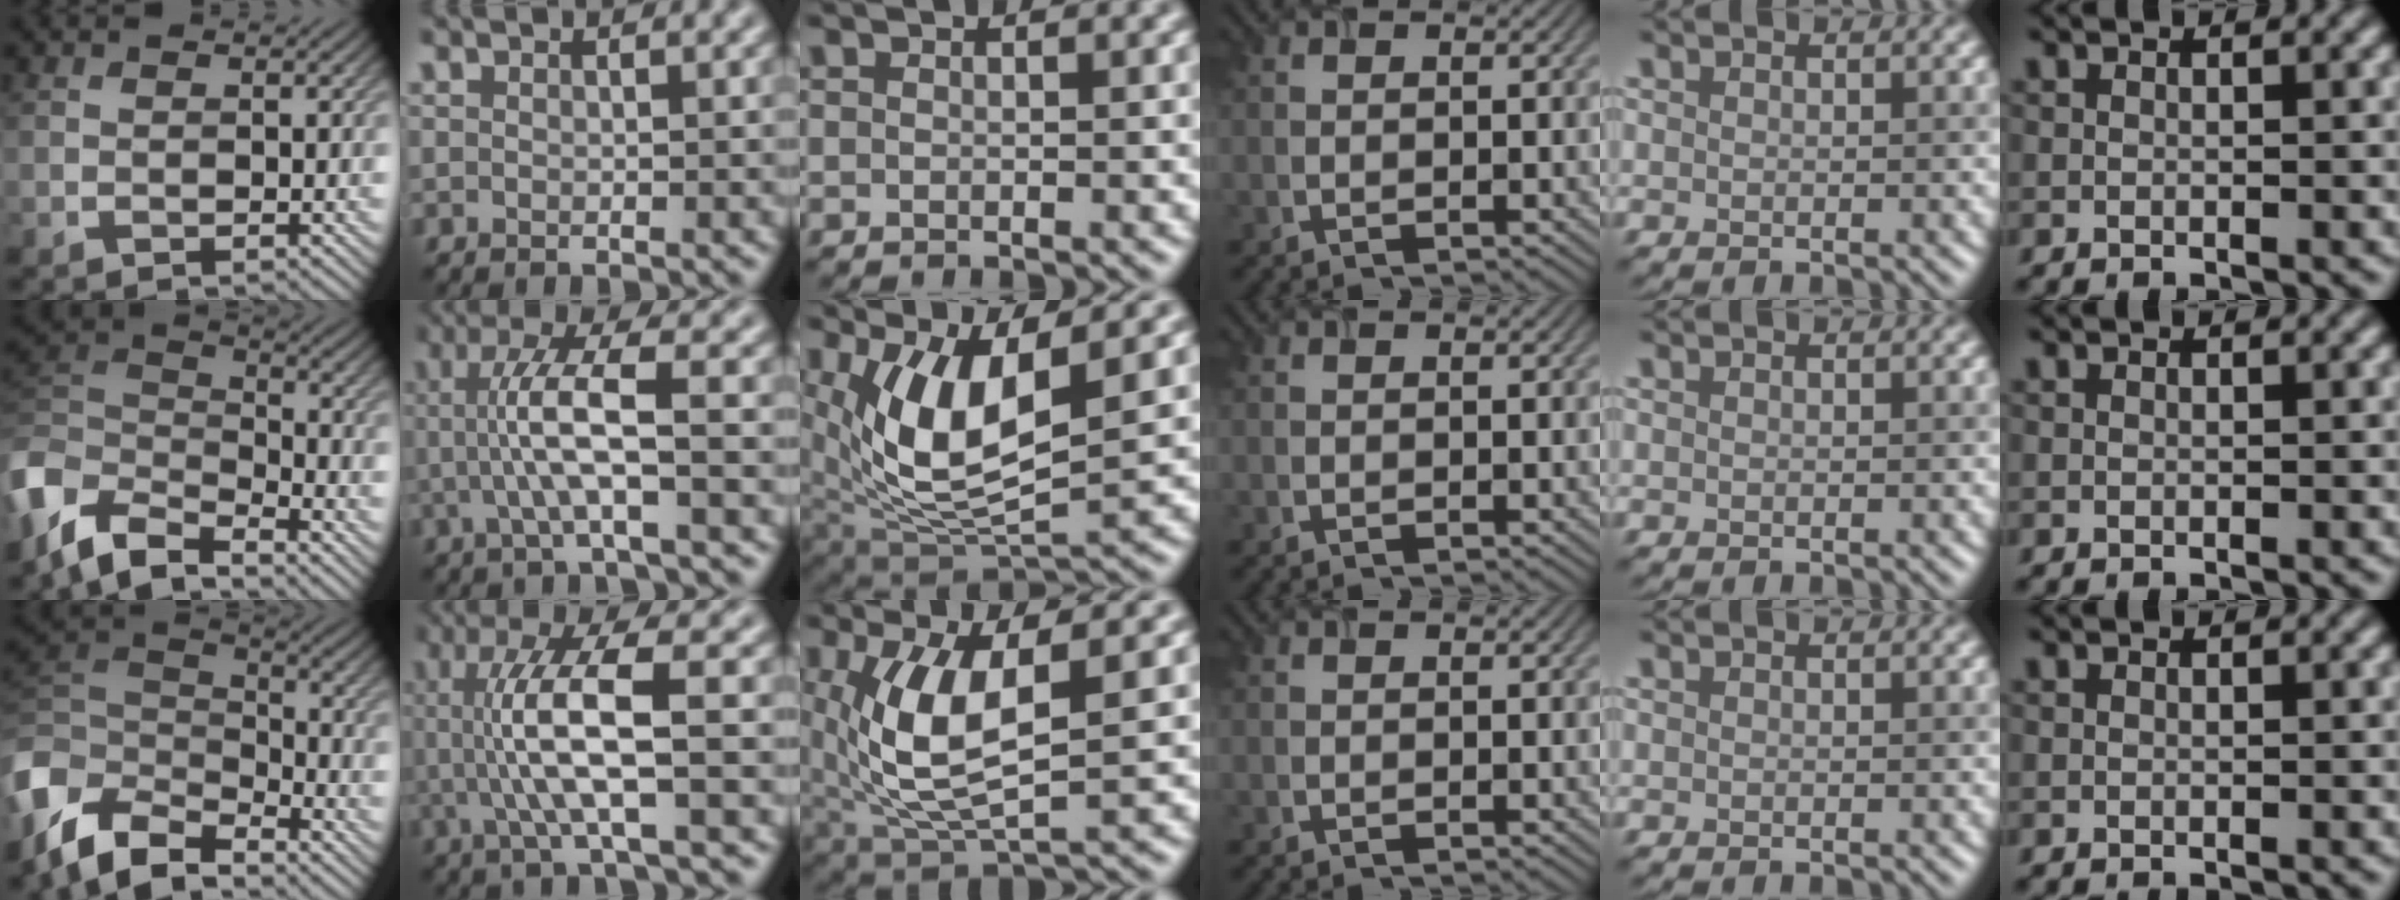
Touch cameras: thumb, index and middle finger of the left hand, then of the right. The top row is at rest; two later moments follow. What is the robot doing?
{"motion": "lift_and_place", "object": "timer"}